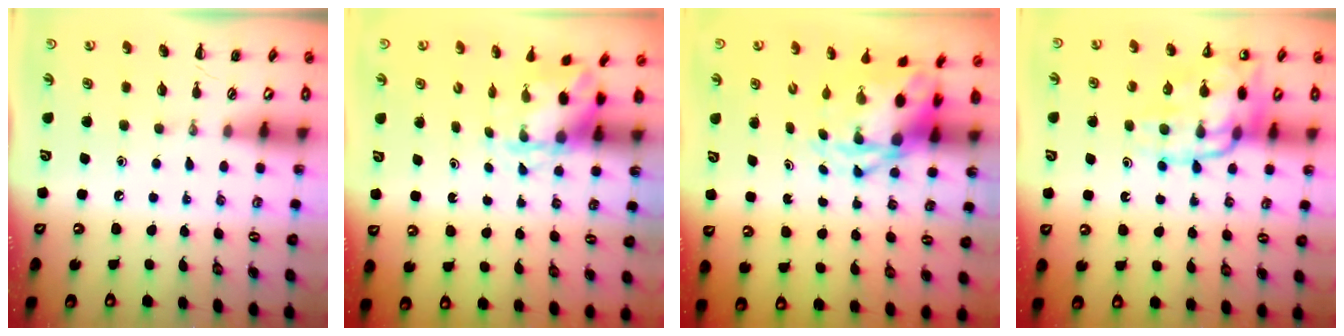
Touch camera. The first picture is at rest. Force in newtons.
{"total": 4.2, "press": 4.2, "slide": 0.5}
{"total": 4.9, "press": 4.7, "slide": 1.1}
{"total": 15.0, "press": 14.8, "slide": 2.2}